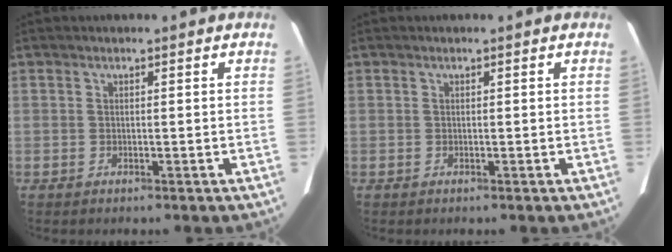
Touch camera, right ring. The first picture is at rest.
{"total": 0.0}